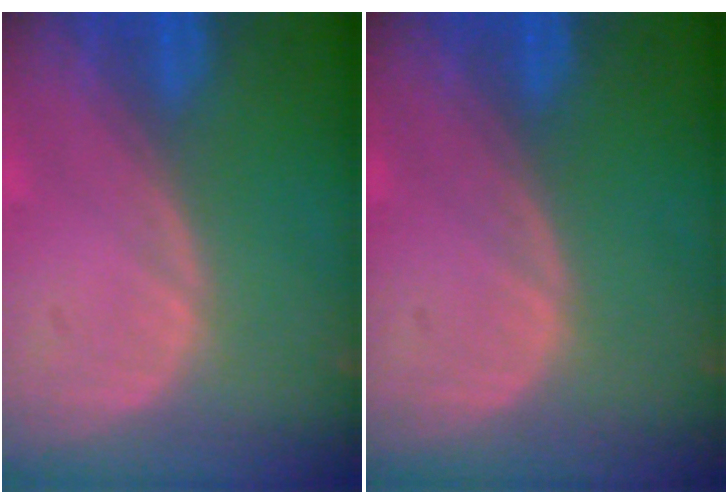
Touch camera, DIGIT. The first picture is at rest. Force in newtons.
{"total": 0.0}